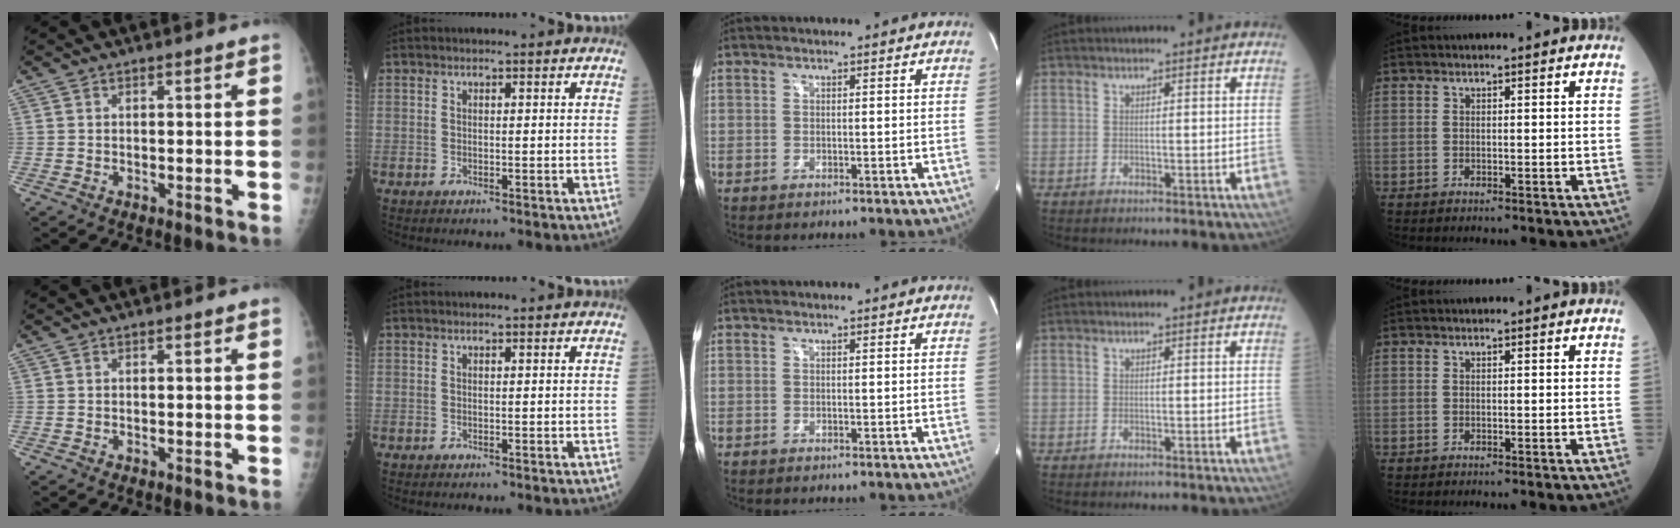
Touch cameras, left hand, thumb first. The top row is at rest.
{}